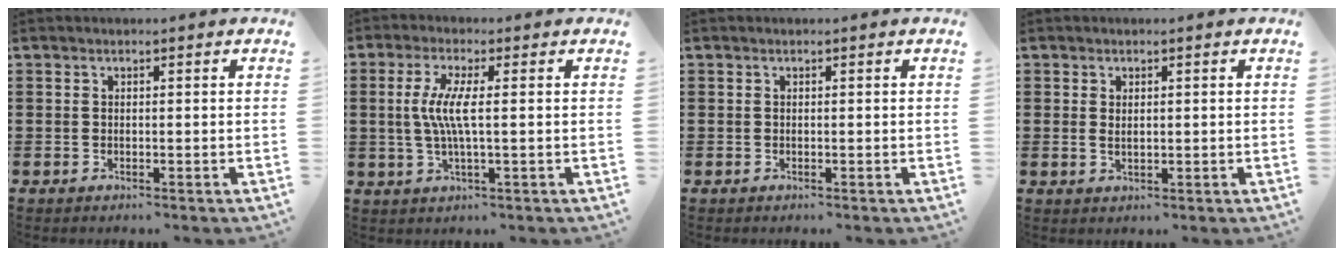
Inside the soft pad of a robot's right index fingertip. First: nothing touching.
{"total": 5.7, "force": [0.2, 0.7, 5.6], "torque": [-0.125, -0.011, -0.007]}
{"total": 0.0}
{"total": 1.2, "force": [0.5, 0.6, 0.8], "torque": [-0.017, 0.006, 0.008]}